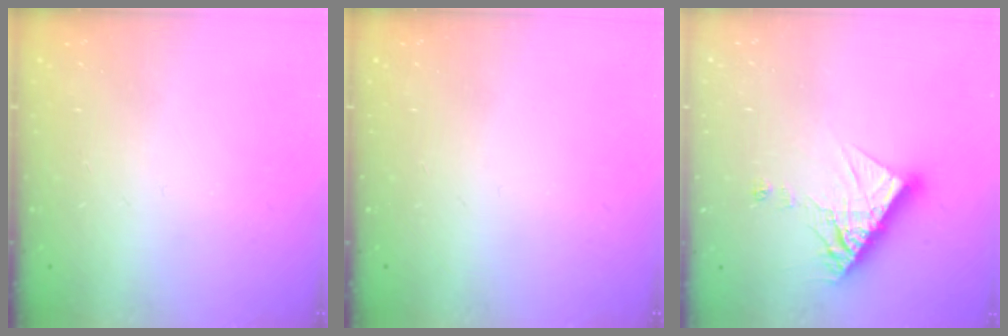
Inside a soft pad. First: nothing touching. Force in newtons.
{"total": 0.0}
{"total": 12.4, "press": 12.3, "slide": 1.0}